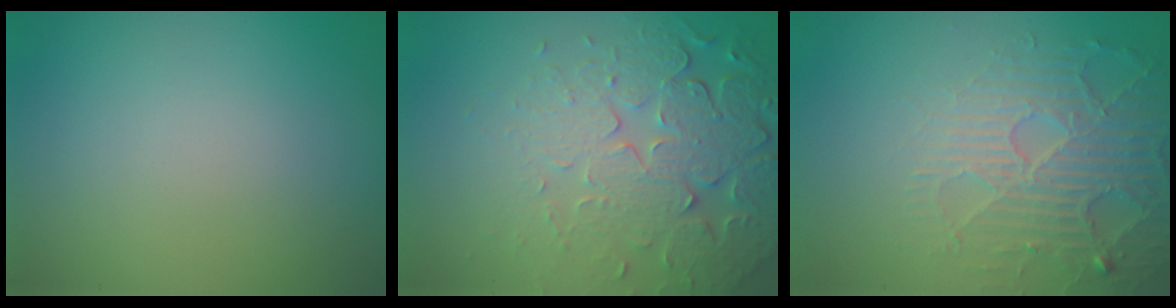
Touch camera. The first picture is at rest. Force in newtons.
{"total": 7.1, "press": 5.2, "slide": 4.8}
{"total": 4.7, "press": 4.1, "slide": 2.4}